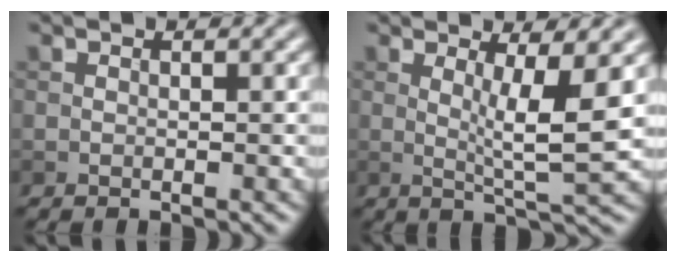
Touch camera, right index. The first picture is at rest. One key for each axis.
{"total": 4.6, "fx": 0.8, "fy": 0.6, "fz": 4.4, "tx": -0.077, "ty": -0.010, "tz": 0.016}